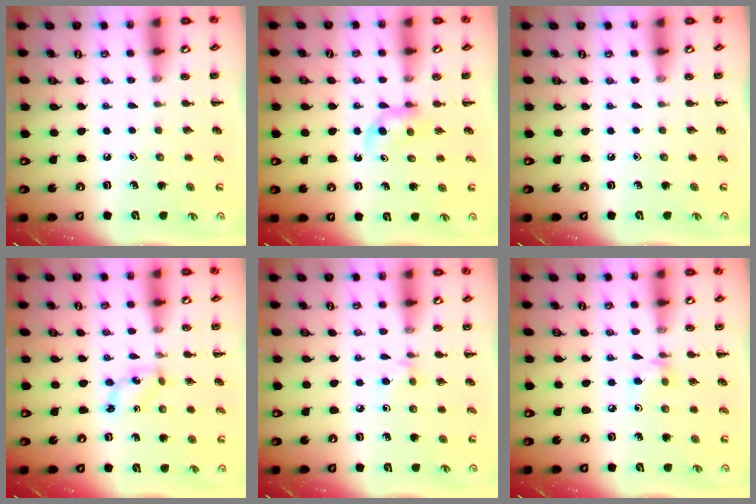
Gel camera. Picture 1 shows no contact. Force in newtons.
{"total": 3.5, "press": 3.1, "slide": 1.6}
{"total": 0.0}
{"total": 1.9, "press": 1.9, "slide": 0.3}
{"total": 3.0, "press": 2.7, "slide": 1.2}
{"total": 4.7, "press": 4.6, "slide": 1.2}